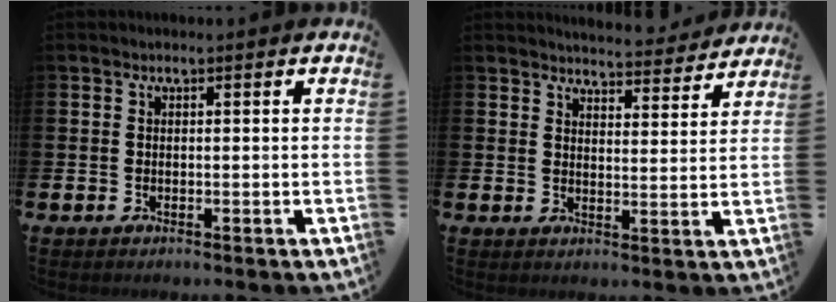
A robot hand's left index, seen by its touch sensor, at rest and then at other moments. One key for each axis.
{"total": 4.7, "fx": 4.7, "fy": 0.3, "fz": 0.2, "tx": -0.009, "ty": -0.037, "tz": 0.081}